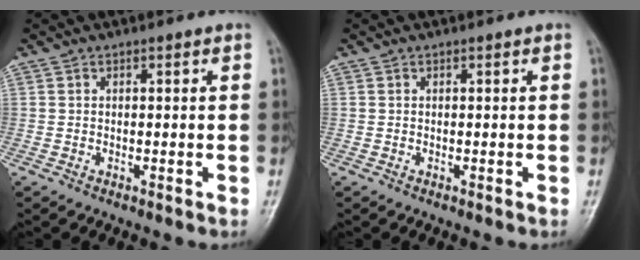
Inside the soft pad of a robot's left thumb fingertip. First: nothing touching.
{"total": 0.0}